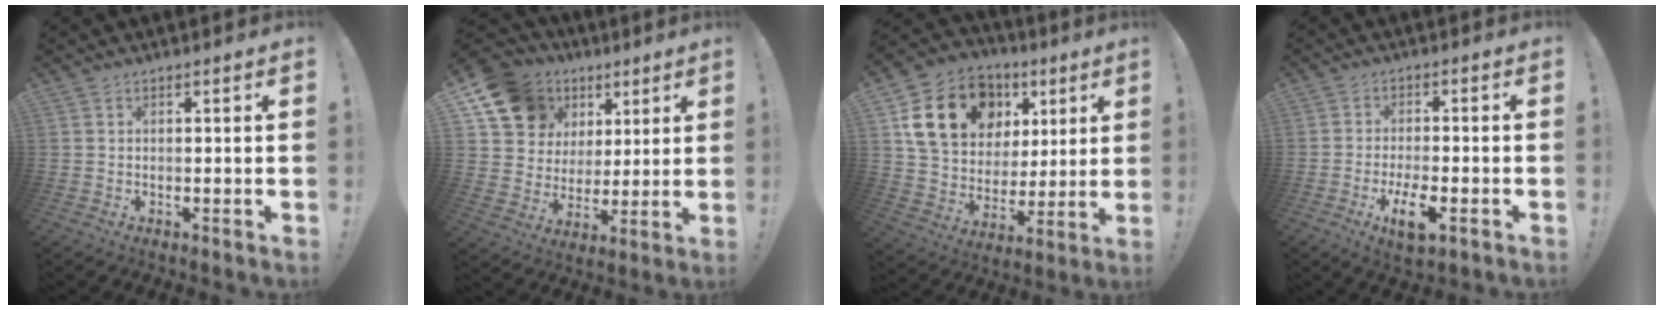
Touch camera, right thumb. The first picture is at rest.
{"total": 14.1, "force": [8.2, 10.6, 4.3], "torque": [-0.072, -0.049, 0.171]}
{"total": 20.3, "force": [9.4, 14.7, 10.5], "torque": [-0.177, -0.026, 0.193]}
{"total": 7.7, "force": [-4.0, 2.8, 5.9], "torque": [-0.103, 0.005, -0.070]}